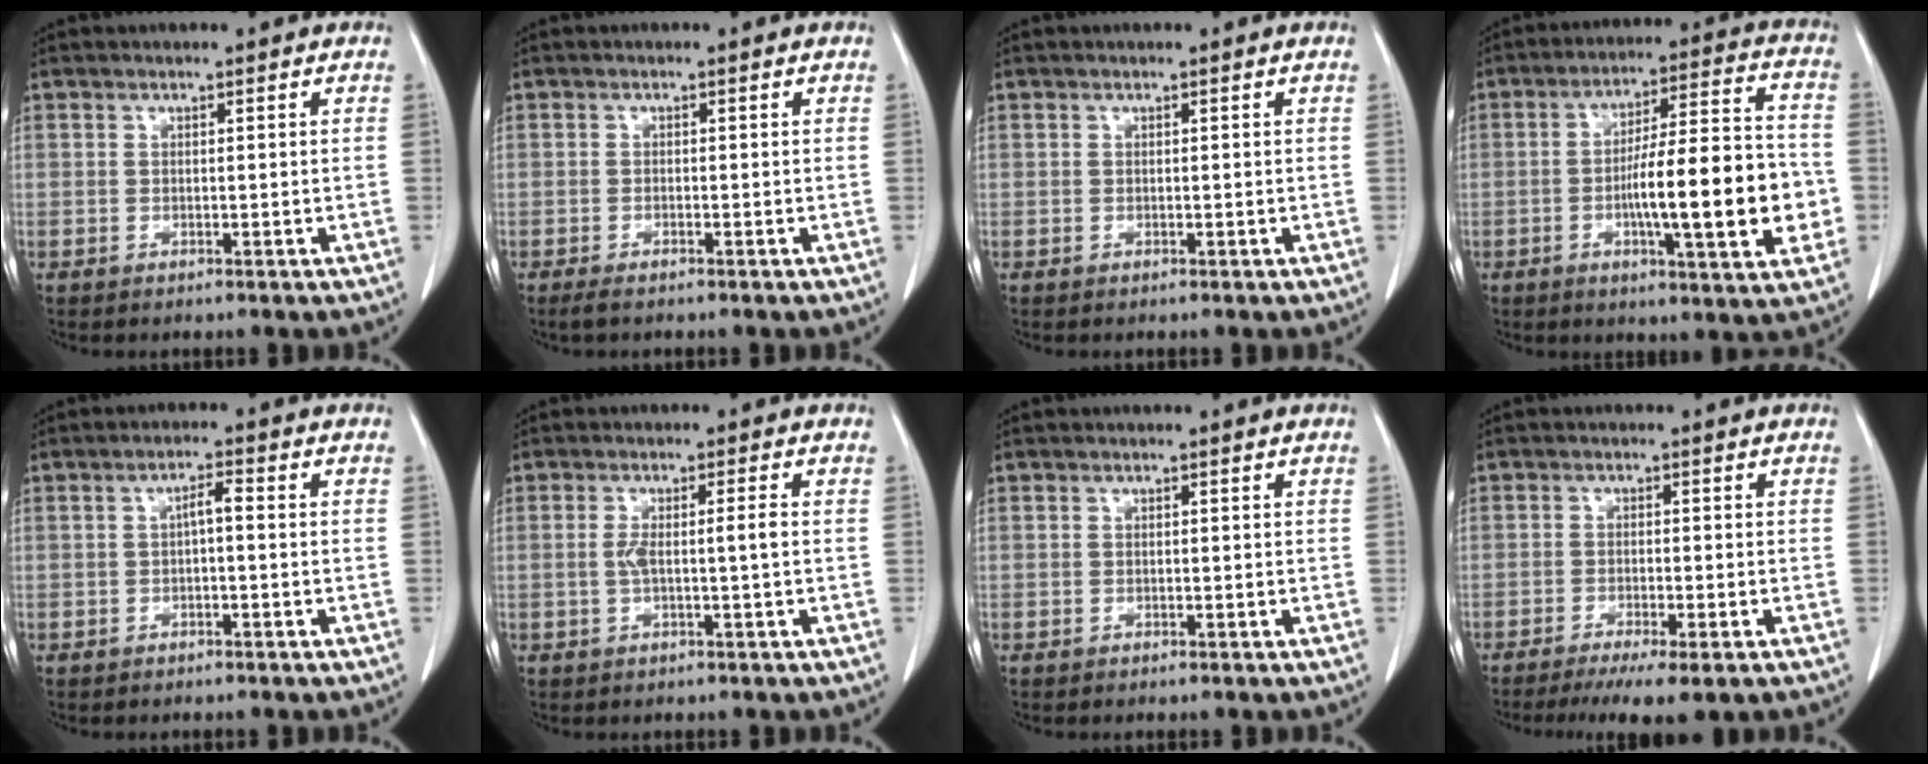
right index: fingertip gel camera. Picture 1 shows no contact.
{"total": 1.8, "force": [-1.4, 0.2, 1.0], "torque": [-0.021, -0.004, -0.024]}
{"total": 0.0}
{"total": 17.2, "force": [-3.4, 2.5, 16.6], "torque": [-0.256, 0.013, -0.049]}
{"total": 2.2, "force": [-0.1, 0.5, 2.2], "torque": [-0.037, 0.007, -0.003]}
{"total": 3.2, "force": [-0.3, -0.1, 3.2], "torque": [-0.063, 0.004, -0.002]}
{"total": 0.0}
{"total": 8.1, "force": [-5.9, 0.9, 5.5], "torque": [-0.075, -0.017, -0.088]}